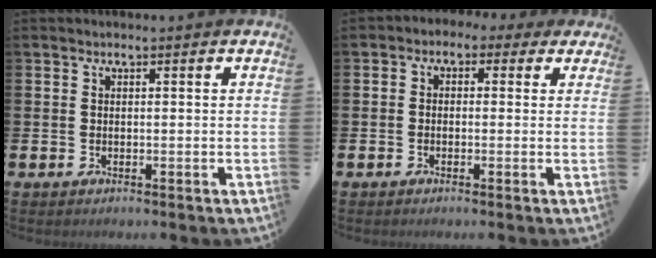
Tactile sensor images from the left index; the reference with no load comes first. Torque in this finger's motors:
{"motor_torque": [1.52, -0.60, 0.88, 0.05]}